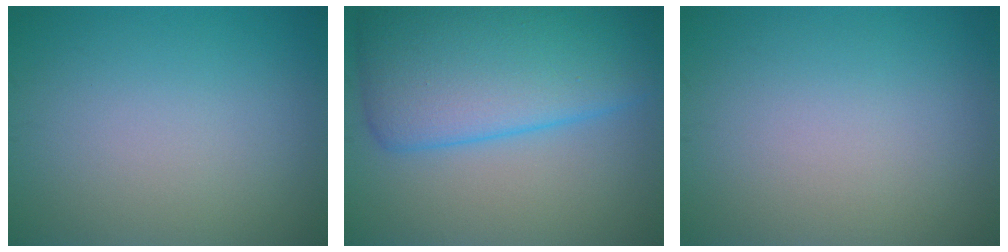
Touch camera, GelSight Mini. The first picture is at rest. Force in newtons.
{"total": 10.5, "press": 10.5, "slide": 0.4}
{"total": 0.0}